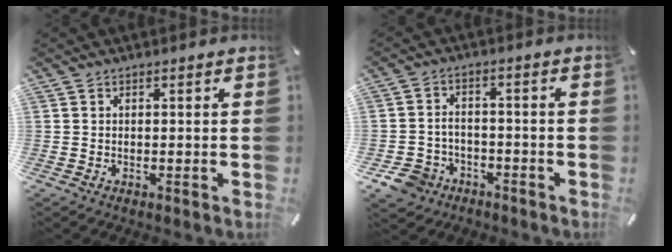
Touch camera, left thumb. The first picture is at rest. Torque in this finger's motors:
{"motor_torque": [0.05, 1.13, 0.36, 0.21, 0.01]}